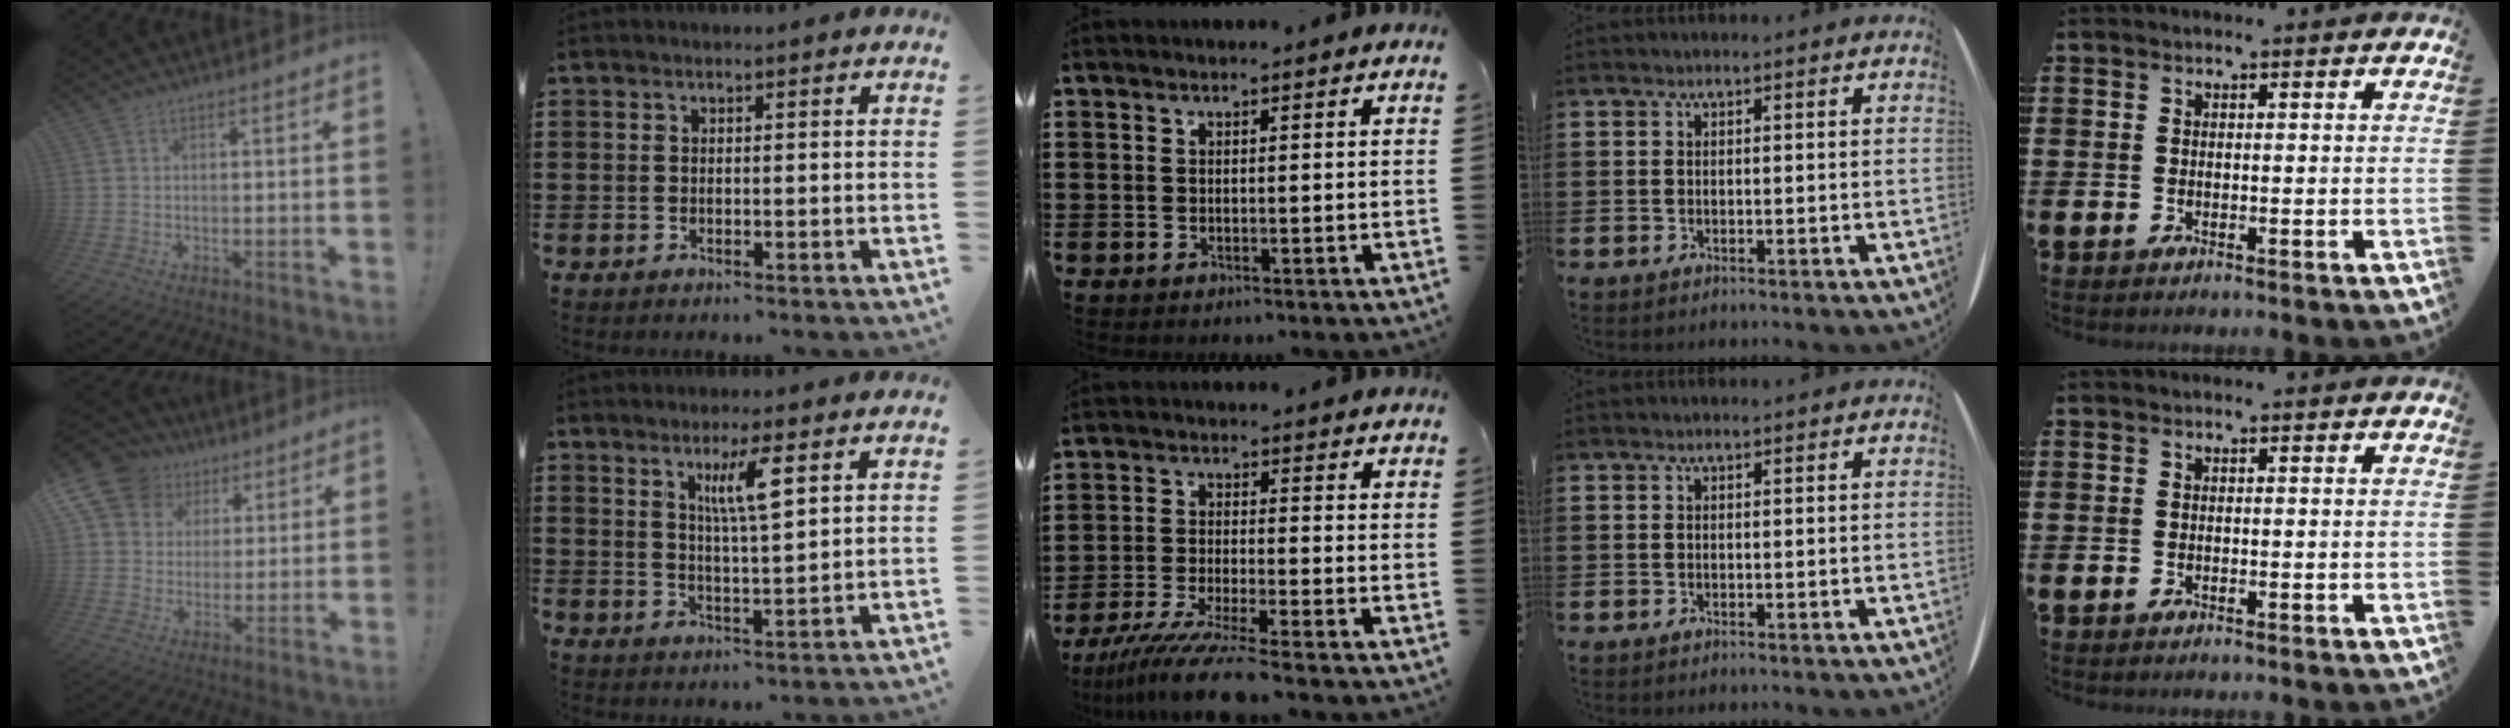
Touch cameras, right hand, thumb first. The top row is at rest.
{"thumb": {"total": 13.1, "force": [6.4, 10.5, 4.6], "torque": [-0.071, -0.037, 0.129]}, "index": {"total": 6.0, "force": [2.8, 1.0, 5.2], "torque": [-0.101, 0.005, 0.042]}, "middle": {"total": 6.9, "force": [-5.8, -0.5, 3.7], "torque": [-0.083, -0.022, -0.111]}}